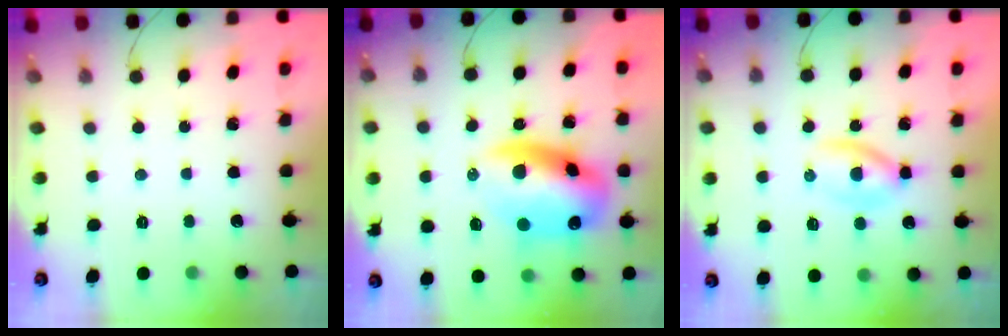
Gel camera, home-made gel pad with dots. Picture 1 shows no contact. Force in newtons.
{"total": 15.7, "press": 15.2, "slide": 4.1}
{"total": 3.6, "press": 3.5, "slide": 0.7}